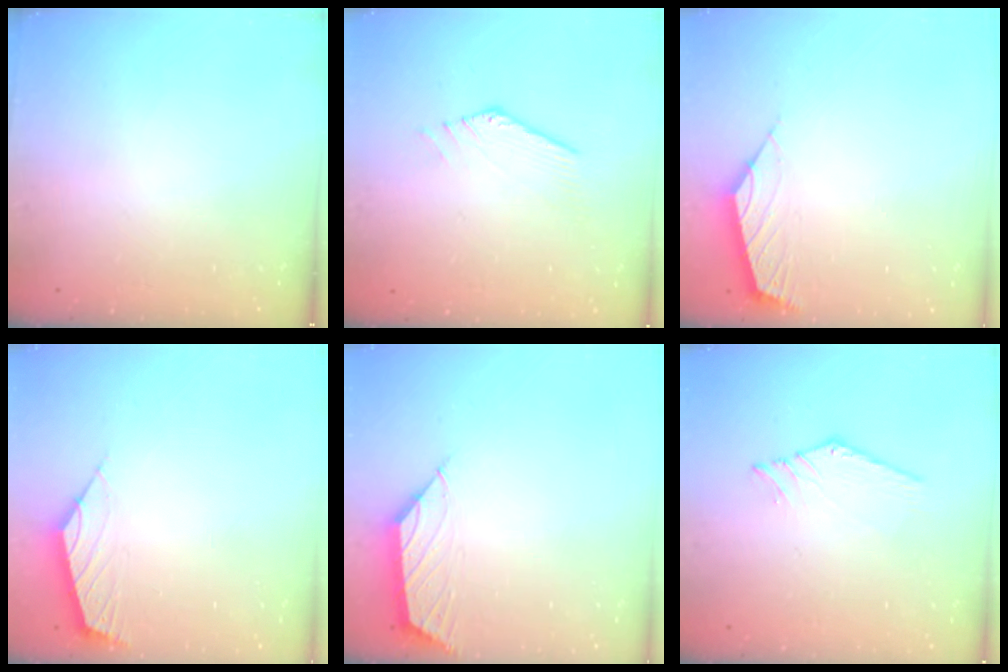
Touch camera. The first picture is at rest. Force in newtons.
{"total": 0.5, "press": 0.4, "slide": 0.3}
{"total": 2.7, "press": 2.6, "slide": 0.7}
{"total": 2.6, "press": 2.5, "slide": 0.6}
{"total": 2.5, "press": 2.5, "slide": 0.3}
{"total": 0.5, "press": 0.5, "slide": 0.2}